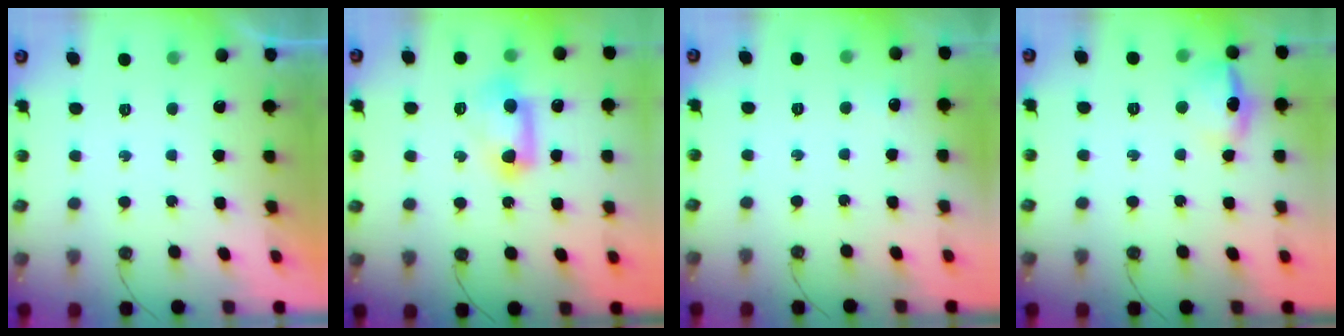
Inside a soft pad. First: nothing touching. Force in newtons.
{"total": 10.0, "press": 9.9, "slide": 1.4}
{"total": 3.6, "press": 3.6, "slide": 0.5}
{"total": 12.0, "press": 12.0, "slide": 0.8}